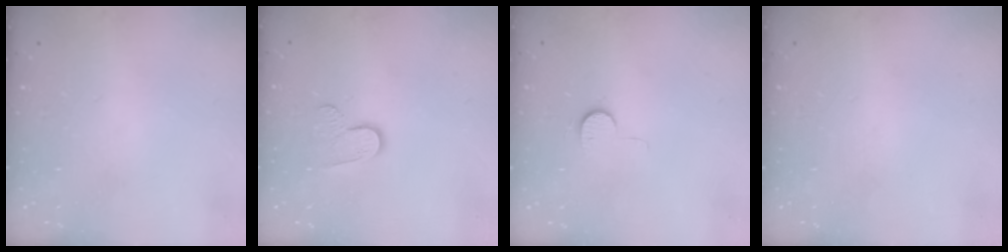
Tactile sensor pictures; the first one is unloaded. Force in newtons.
{"total": 6.9, "press": 6.9, "slide": 0.2}
{"total": 6.2, "press": 6.2, "slide": 0.6}
{"total": 0.0}